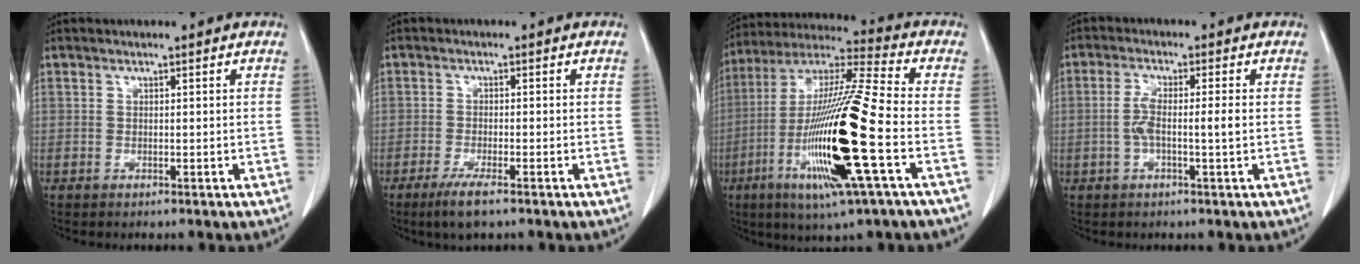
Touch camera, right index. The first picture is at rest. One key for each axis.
{"total": 4.1, "fx": -2.8, "fy": 0.4, "fz": 3.1, "tx": -0.064, "ty": -0.011, "tz": -0.050}
{"total": 22.1, "fx": -6.1, "fy": 0.4, "fz": 21.2, "tx": -0.438, "ty": -0.031, "tz": -0.122}
{"total": 4.3, "fx": -0.6, "fy": 0.2, "fz": 4.3, "tx": -0.090, "ty": 0.009, "tz": -0.009}